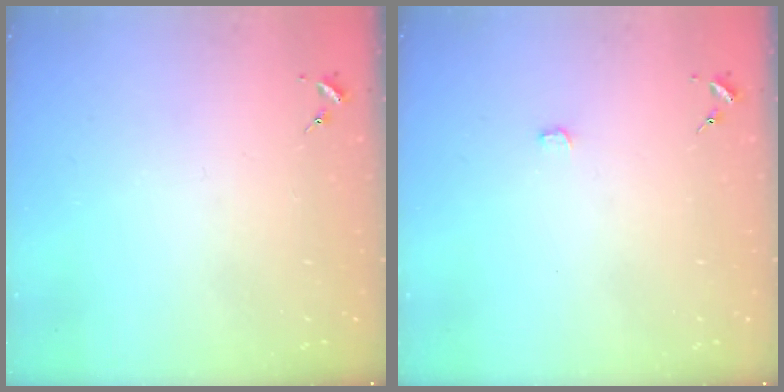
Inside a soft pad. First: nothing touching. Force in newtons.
{"total": 1.9, "press": 1.9, "slide": 0.2}